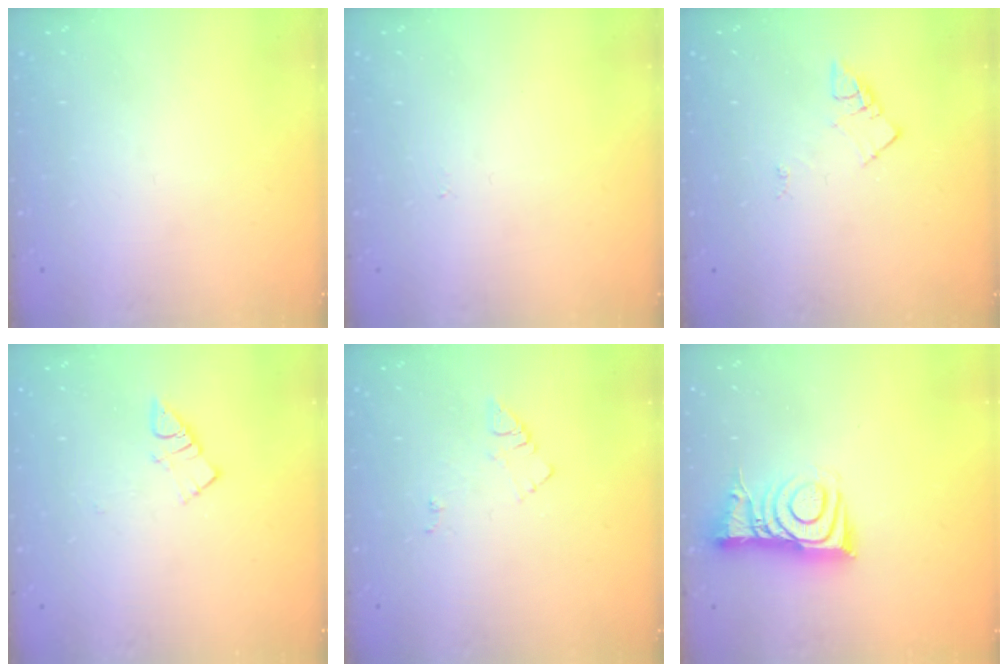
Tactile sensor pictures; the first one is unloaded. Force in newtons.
{"total": 3.1, "press": 3.1, "slide": 0.4}
{"total": 4.5, "press": 4.5, "slide": 0.5}
{"total": 3.9, "press": 3.9, "slide": 0.5}
{"total": 6.2, "press": 6.2, "slide": 0.8}
{"total": 8.3, "press": 8.3, "slide": 0.7}